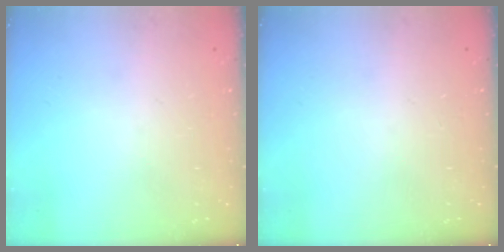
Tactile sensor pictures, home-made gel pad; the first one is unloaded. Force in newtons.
{"total": 0.0}